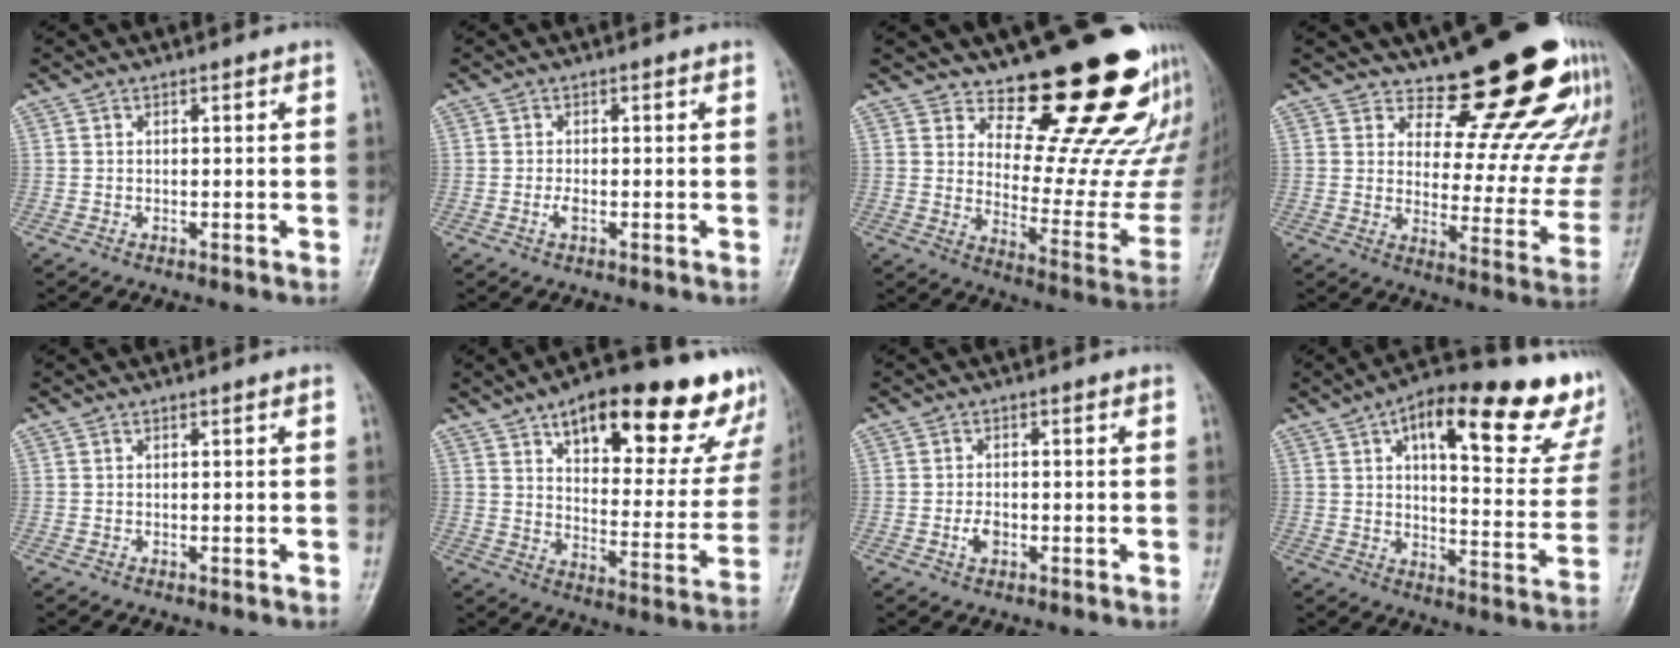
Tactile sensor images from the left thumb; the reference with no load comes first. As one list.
[{"total": 1.5, "force": [-0.5, 0.7, 1.3], "torque": [-0.023, -0.001, -0.012]}, {"total": 21.7, "force": [16.6, 6.9, 12.2], "torque": [-0.115, -0.144, 0.226]}, {"total": 19.3, "force": [16.5, 5.8, 8.2], "torque": [-0.049, -0.149, 0.207]}, {"total": 0.0}, {"total": 27.1, "force": [16.6, 10.7, 18.6], "torque": [-0.206, -0.048, 0.230]}, {"total": 2.6, "force": [-0.9, 1.7, 1.8], "torque": [-0.027, 0.003, -0.019]}, {"total": 28.5, "force": [14.4, 10.1, 22.5], "torque": [-0.271, -0.015, 0.195]}]